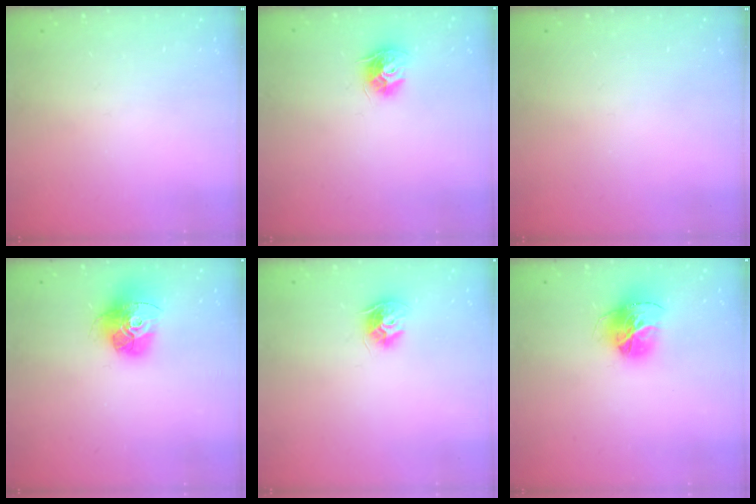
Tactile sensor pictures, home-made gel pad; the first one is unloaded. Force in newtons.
{"total": 9.5, "press": 9.5, "slide": 0.3}
{"total": 0.0}
{"total": 15.8, "press": 15.7, "slide": 1.6}
{"total": 8.5, "press": 8.5, "slide": 0.4}
{"total": 15.1, "press": 15.0, "slide": 1.5}